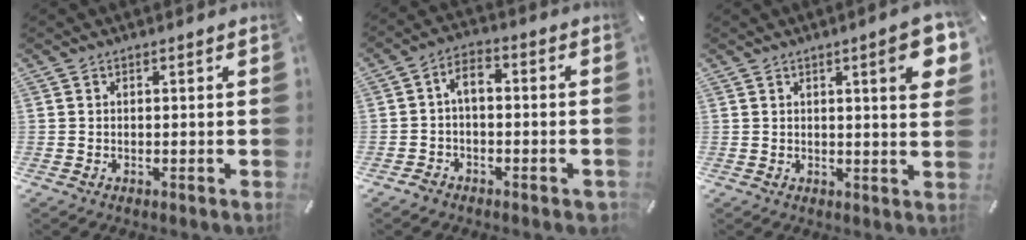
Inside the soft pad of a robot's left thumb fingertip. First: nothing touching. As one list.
[{"total": 5.5, "force": [-0.8, 4.0, 3.7], "torque": [-0.068, 0.019, -0.014]}, {"total": 8.6, "force": [3.1, 1.6, 7.8], "torque": [-0.108, -0.011, 0.044]}]